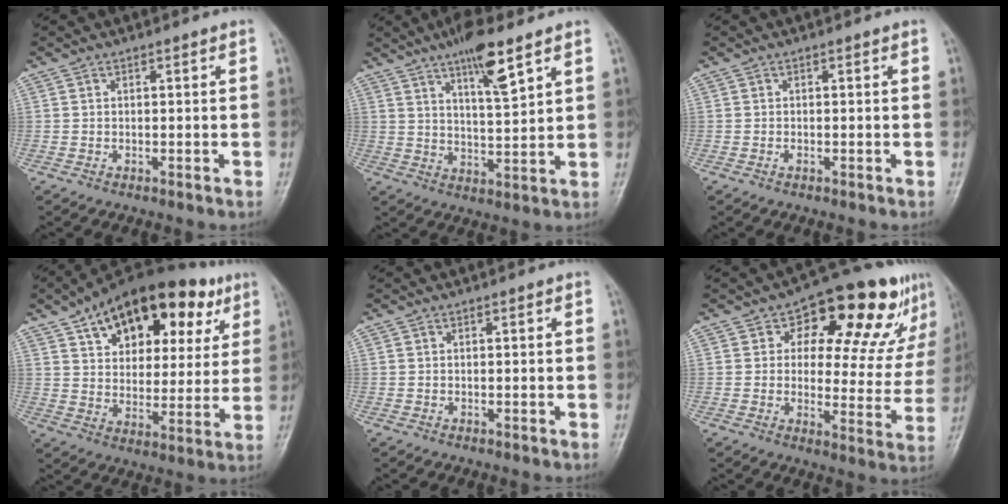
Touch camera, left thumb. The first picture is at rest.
{"total": 9.6, "force": [6.0, 2.0, 7.2], "torque": [-0.114, -0.033, 0.102]}
{"total": 0.6, "force": [-0.2, 0.3, 0.4], "torque": [-0.007, -0.001, -0.005]}
{"total": 23.8, "force": [12.3, 13.3, 15.4], "torque": [-0.195, -0.003, 0.188]}
{"total": 0.0}
{"total": 19.0, "force": [9.9, 9.7, 13.0], "torque": [-0.103, -0.018, 0.129]}